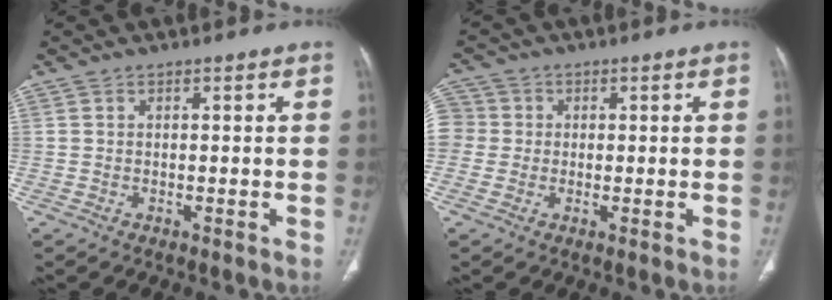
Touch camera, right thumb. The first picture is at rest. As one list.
[{"total": 7.4, "force": [0.4, 7.0, 2.3], "torque": [-0.051, 0.022, 0.008]}]